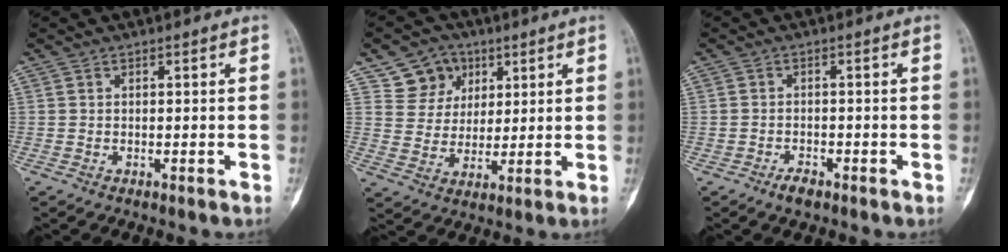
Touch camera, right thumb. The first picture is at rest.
{"total": 9.0, "force": [4.7, 7.3, 2.3], "torque": [-0.002, -0.019, 0.087]}
{"total": 2.2, "force": [-1.6, 1.1, 1.0], "torque": [-0.017, 0.008, -0.026]}